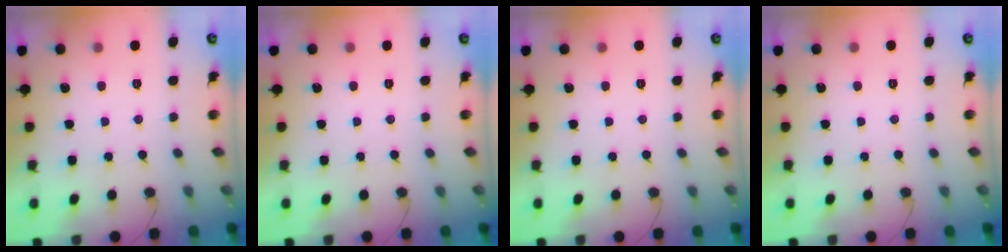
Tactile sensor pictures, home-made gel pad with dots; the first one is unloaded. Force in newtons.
{"total": 0.0}
{"total": 0.0}
{"total": 1.9, "press": 1.9, "slide": 0.1}